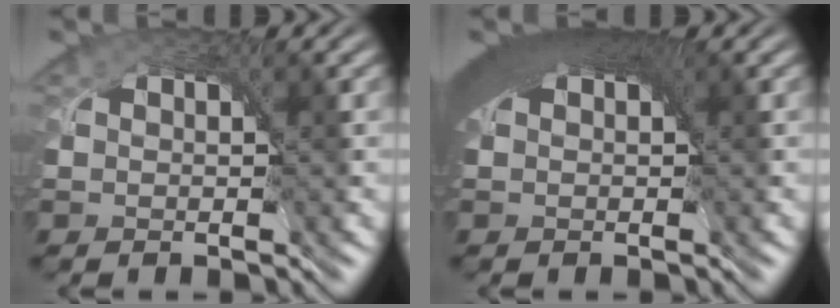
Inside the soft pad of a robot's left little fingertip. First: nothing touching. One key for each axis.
{"total": 8.4, "fx": 3.1, "fy": 4.2, "fz": 6.6, "tx": -0.104, "ty": 0.019, "tz": 0.032}